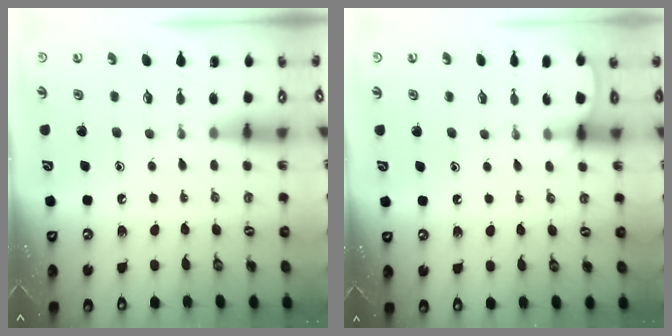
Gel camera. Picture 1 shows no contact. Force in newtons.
{"total": 2.1, "press": 2.1, "slide": 0.3}